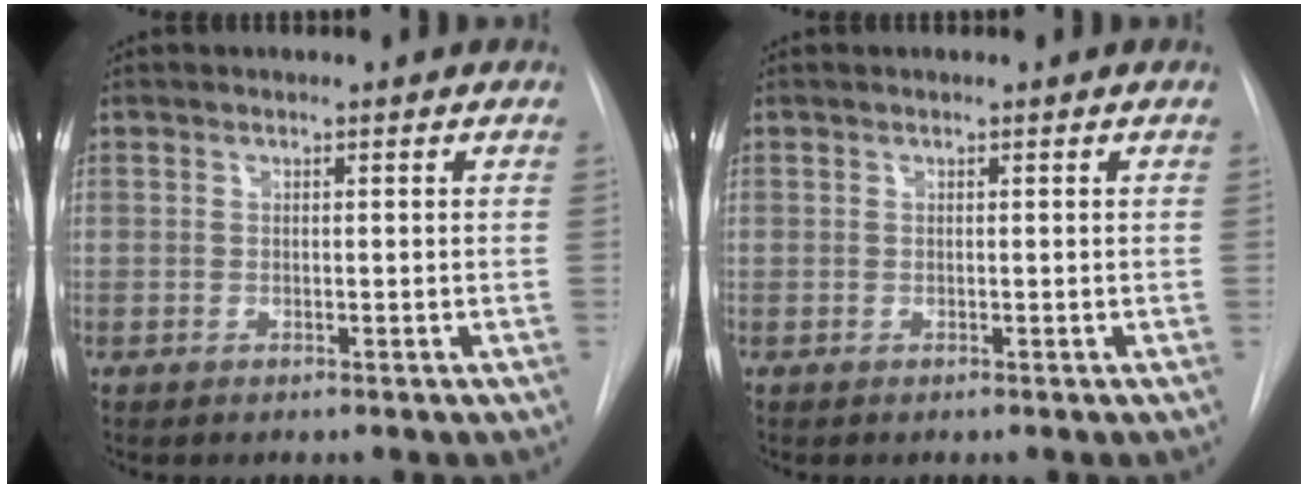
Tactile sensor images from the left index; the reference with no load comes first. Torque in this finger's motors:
{"motor_torque": [-0.03, 0.05, 0.03, 0.00]}